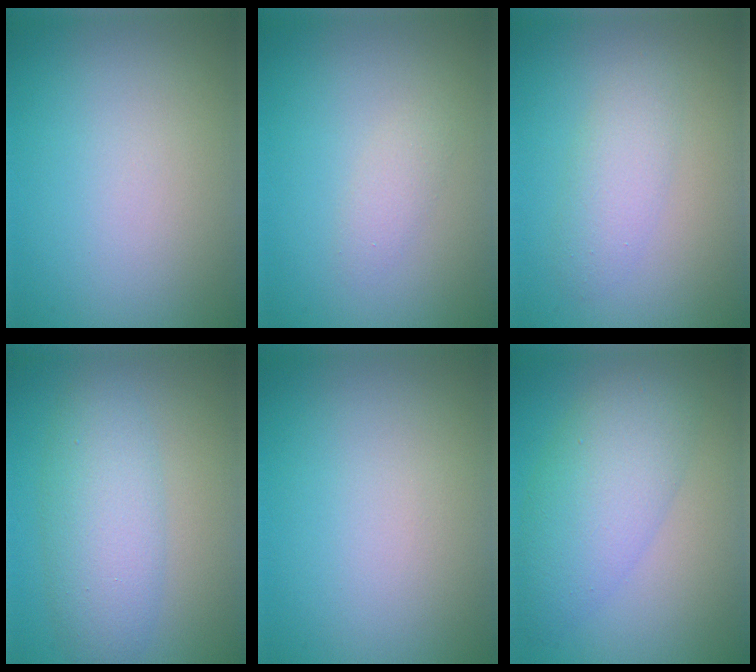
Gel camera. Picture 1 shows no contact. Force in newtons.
{"total": 1.2, "press": 1.2, "slide": 0.1}
{"total": 2.4, "press": 2.4, "slide": 0.2}
{"total": 4.9, "press": 4.9, "slide": 0.2}
{"total": 0.0}
{"total": 6.0, "press": 6.0, "slide": 0.2}